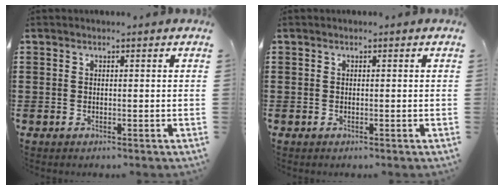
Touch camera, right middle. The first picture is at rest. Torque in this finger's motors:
{"motor_torque": [0.09, -0.09, 0.00, 0.02]}